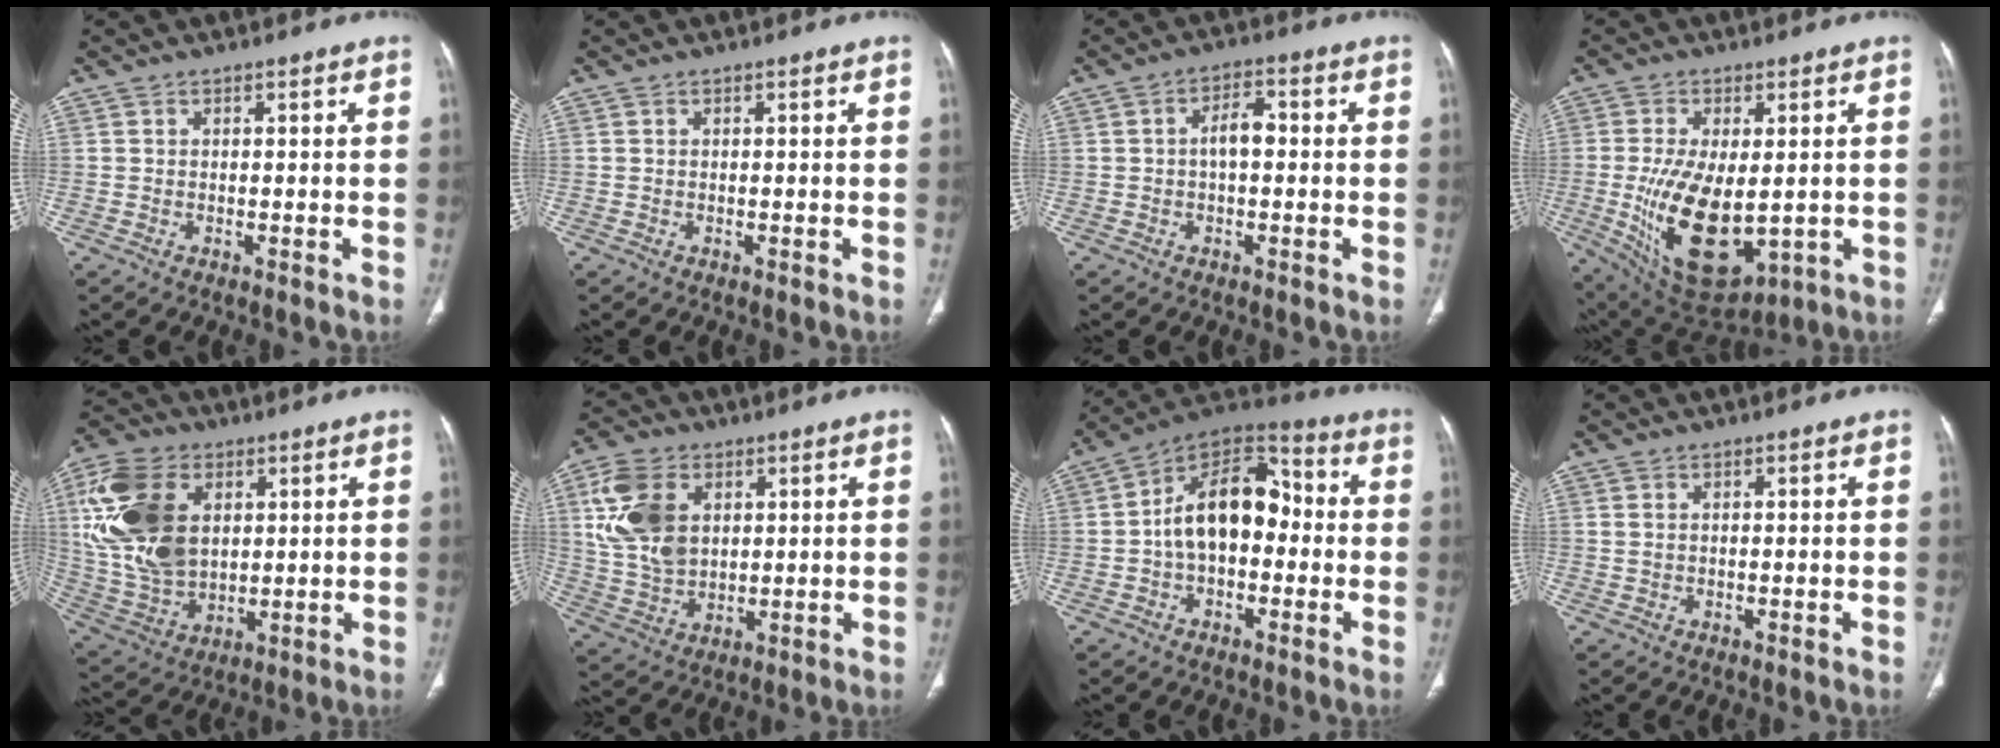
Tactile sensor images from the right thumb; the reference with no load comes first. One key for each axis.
{"total": 0.0}
{"total": 4.5, "fx": -0.1, "fy": 2.4, "fz": 3.8, "tx": -0.057, "ty": 0.015, "tz": -0.007}
{"total": 17.0, "fx": -2.1, "fy": 8.7, "fz": 14.4, "tx": -0.253, "ty": -0.023, "tz": -0.006}
{"total": 20.1, "fx": 4.9, "fy": 13.4, "fz": 14.2, "tx": -0.286, "ty": -0.009, "tz": 0.102}
{"total": 13.3, "fx": 3.9, "fy": 9.1, "fz": 9.0, "tx": -0.169, "ty": -0.007, "tz": 0.082}
{"total": 15.4, "fx": -0.6, "fy": 9.7, "fz": 11.9, "tx": -0.166, "ty": 0.047, "tz": -0.023}
{"total": 0.7, "fx": 0.2, "fy": 0.4, "fz": 0.5, "tx": -0.016, "ty": 0.005, "tz": 0.009}